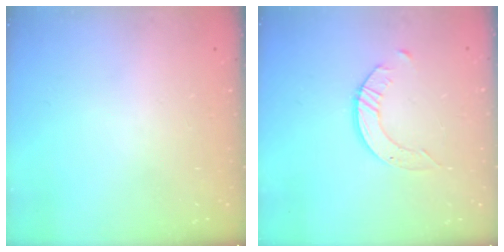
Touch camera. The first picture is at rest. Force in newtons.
{"total": 3.2, "press": 3.2, "slide": 0.4}